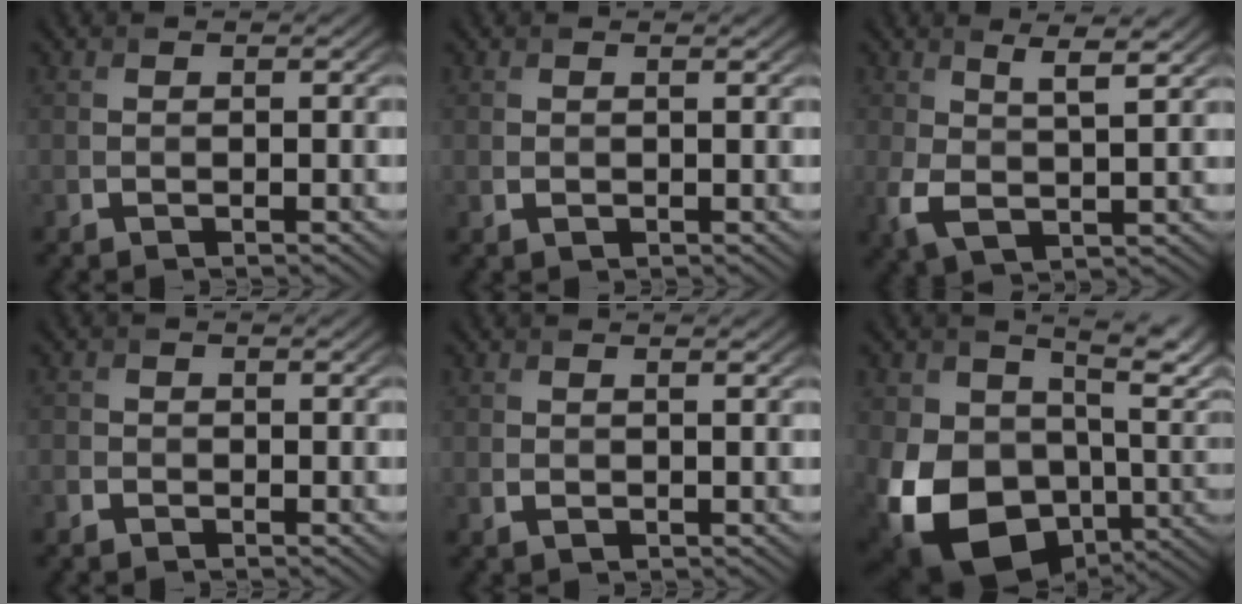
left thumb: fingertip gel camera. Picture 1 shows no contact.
{"total": 0.7, "force": [0.4, 0.4, 0.3], "torque": [-0.010, -0.003, 0.011]}
{"total": 6.1, "force": [1.9, 2.7, 5.2], "torque": [-0.120, -0.003, 0.032]}
{"total": 1.7, "force": [-0.8, 1.4, 0.3], "torque": [-0.006, -0.002, -0.022]}
{"total": 1.0, "force": [0.5, 0.5, 0.6], "torque": [-0.016, -0.003, 0.013]}
{"total": 16.5, "force": [0.7, 11.5, 11.8], "torque": [-0.250, -0.030, 0.019]}